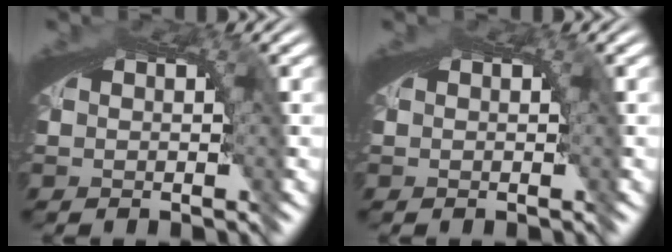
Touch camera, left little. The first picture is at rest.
{"total": 0.0}